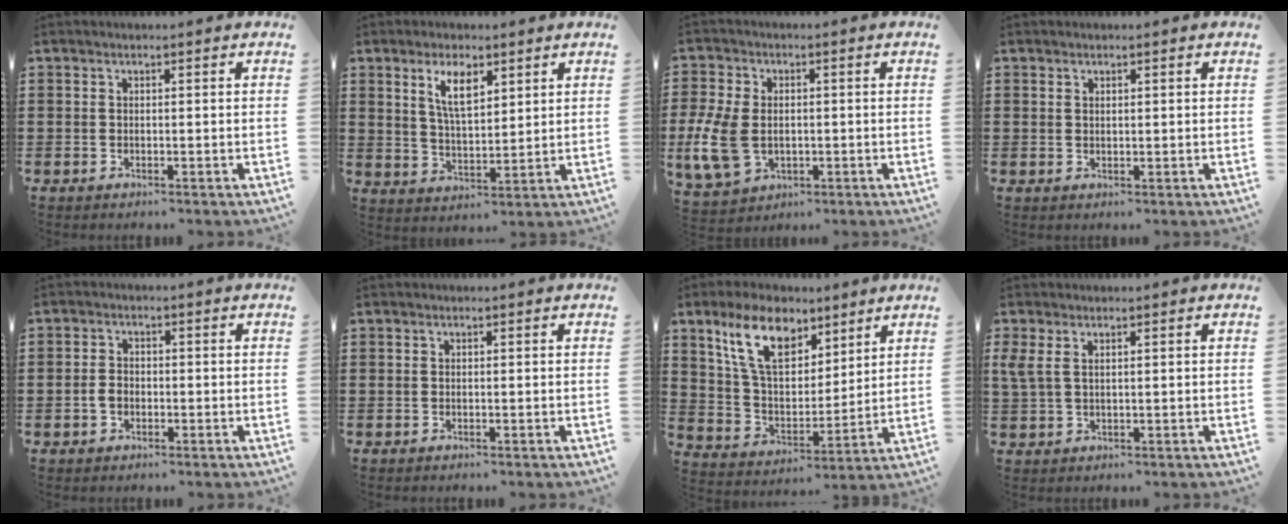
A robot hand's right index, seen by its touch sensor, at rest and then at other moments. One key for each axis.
{"total": 6.2, "fx": 3.2, "fy": 2.4, "fz": 4.7, "tx": -0.094, "ty": 0.004, "tz": 0.055}
{"total": 8.2, "fx": -1.1, "fy": 5.7, "fz": 5.8, "tx": -0.152, "ty": 0.002, "tz": -0.025}
{"total": 0.5, "fx": 0.4, "fy": 0.2, "fz": 0.3, "tx": -0.006, "ty": 0.000, "tz": 0.008}
{"total": 2.4, "fx": -0.8, "fy": 1.7, "fz": 1.5, "tx": -0.036, "ty": 0.000, "tz": -0.018}
{"total": 0.0}
{"total": 12.0, "fx": 7.7, "fy": 6.1, "fz": 6.9, "tx": -0.157, "ty": -0.003, "tz": 0.145}
{"total": 2.6, "fx": 1.2, "fy": 1.0, "fz": 2.0, "tx": -0.051, "ty": 0.002, "tz": 0.019}